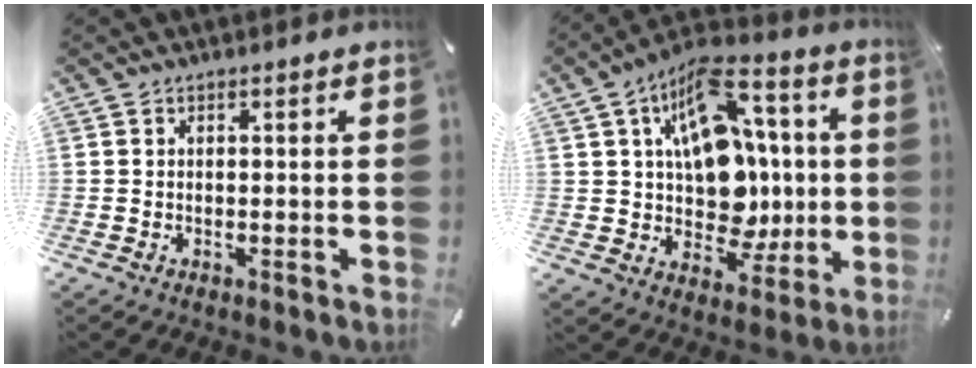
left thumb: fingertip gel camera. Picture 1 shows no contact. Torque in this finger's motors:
{"motor_torque": [1.86, 3.15, 1.60, -1.16, 0.59]}